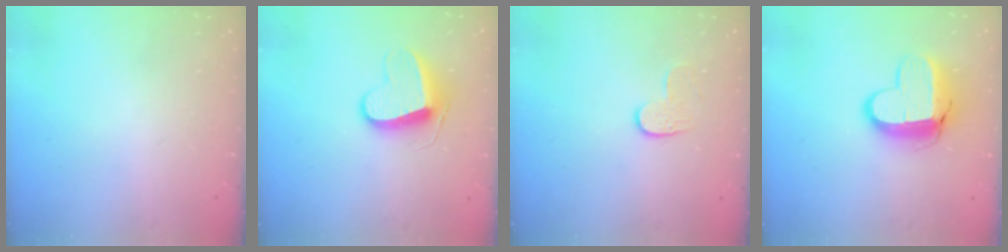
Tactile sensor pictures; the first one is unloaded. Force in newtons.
{"total": 10.0, "press": 10.0, "slide": 0.6}
{"total": 3.6, "press": 3.6, "slide": 0.3}
{"total": 12.6, "press": 12.6, "slide": 1.0}